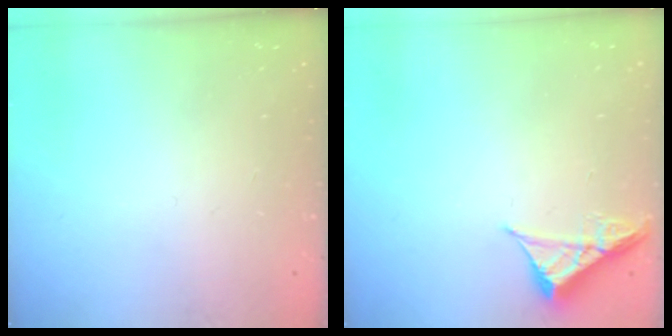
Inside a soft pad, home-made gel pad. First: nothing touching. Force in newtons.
{"total": 4.8, "press": 4.8, "slide": 0.7}